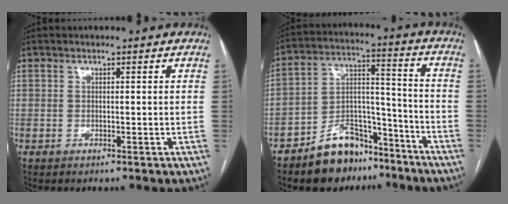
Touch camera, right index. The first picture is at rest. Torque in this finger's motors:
{"motor_torque": [0.16, -0.39, -0.15, -0.13]}